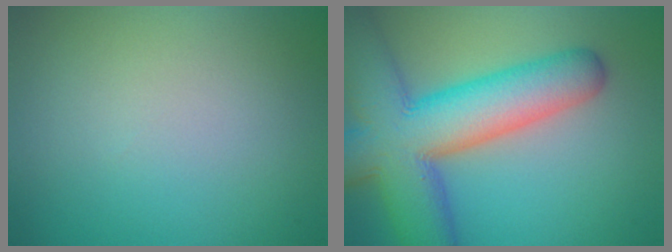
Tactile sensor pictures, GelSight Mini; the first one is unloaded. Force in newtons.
{"total": 12.6, "press": 12.6, "slide": 0.4}